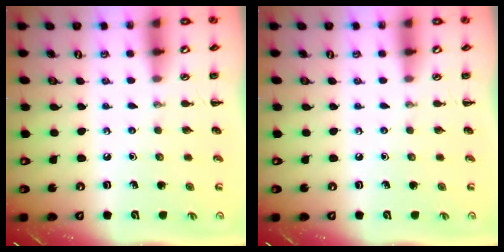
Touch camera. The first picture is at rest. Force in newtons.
{"total": 0.0}